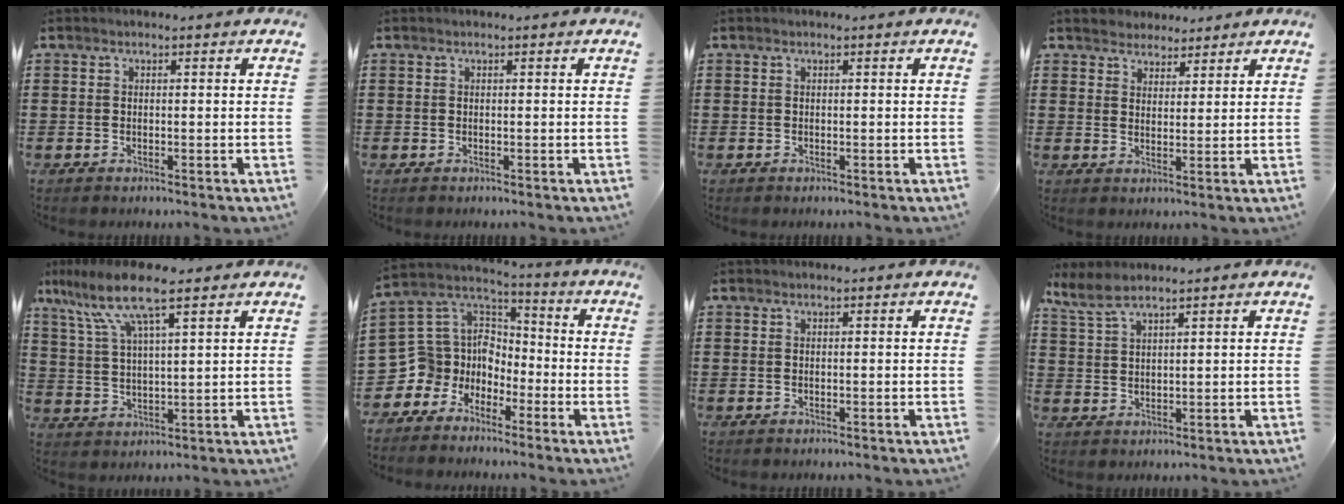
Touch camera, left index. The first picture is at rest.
{"total": 0.0}
{"total": 0.0}
{"total": 3.5, "force": [3.0, 1.7, -0.4], "torque": [-0.006, 0.003, 0.058]}
{"total": 10.2, "force": [6.9, 1.7, 7.3], "torque": [-0.166, -0.013, 0.120]}
{"total": 8.1, "force": [-2.8, 7.6, 1.1], "torque": [-0.077, -0.015, -0.054]}
{"total": 0.0}
{"total": 3.8, "force": [3.0, 0.8, 2.2], "torque": [-0.052, -0.001, 0.057]}